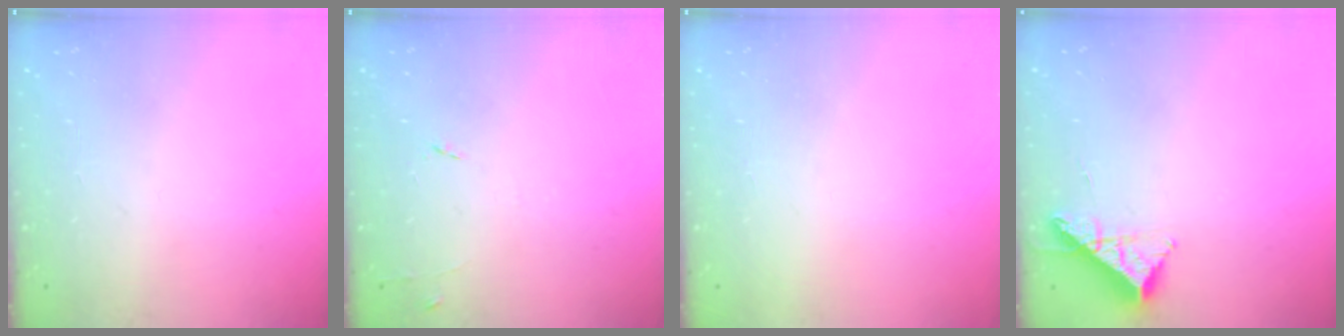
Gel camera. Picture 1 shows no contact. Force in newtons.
{"total": 5.3, "press": 5.2, "slide": 0.8}
{"total": 1.5, "press": 1.5, "slide": 0.1}
{"total": 8.9, "press": 8.9, "slide": 0.3}